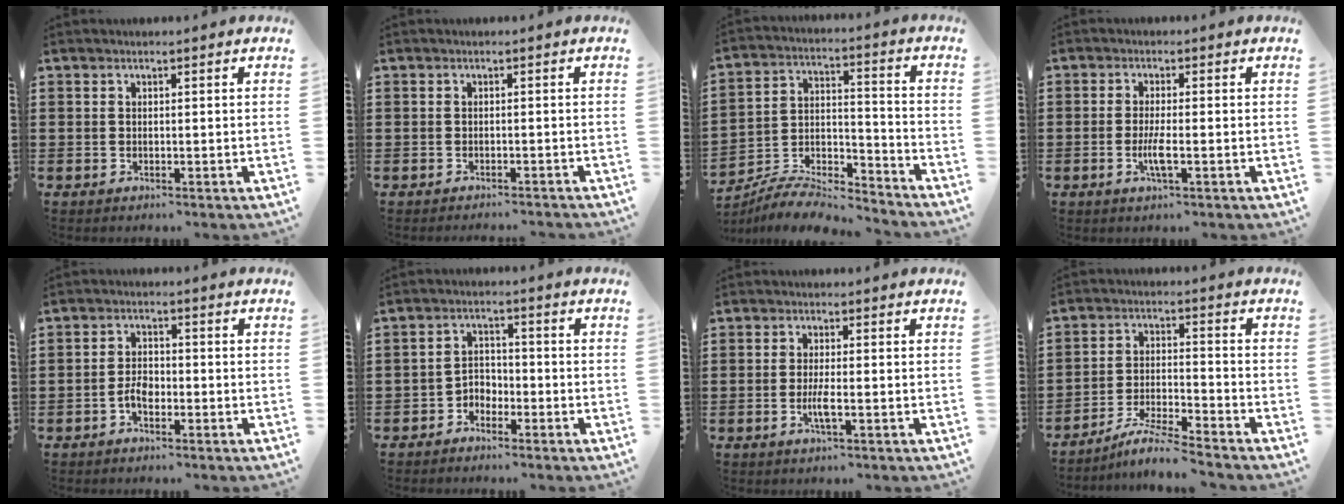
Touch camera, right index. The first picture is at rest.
{"total": 1.0, "force": [-1.0, -0.2, 0.0], "torque": [-0.002, -0.001, -0.020]}
{"total": 8.1, "force": [-7.8, 1.1, 1.9], "torque": [-0.030, 0.010, -0.150]}
{"total": 3.6, "force": [-1.1, 0.4, 3.4], "torque": [-0.073, -0.008, -0.024]}
{"total": 2.9, "force": [-1.3, 1.6, 2.1], "torque": [-0.047, 0.003, -0.027]}
{"total": 2.8, "force": [-2.3, 1.6, 0.4], "torque": [-0.016, 0.009, -0.049]}
{"total": 3.1, "force": [-1.0, 0.4, 3.0], "torque": [-0.066, -0.008, -0.023]}
{"total": 5.9, "force": [-5.5, -0.4, 2.2], "torque": [-0.052, -0.014, -0.108]}